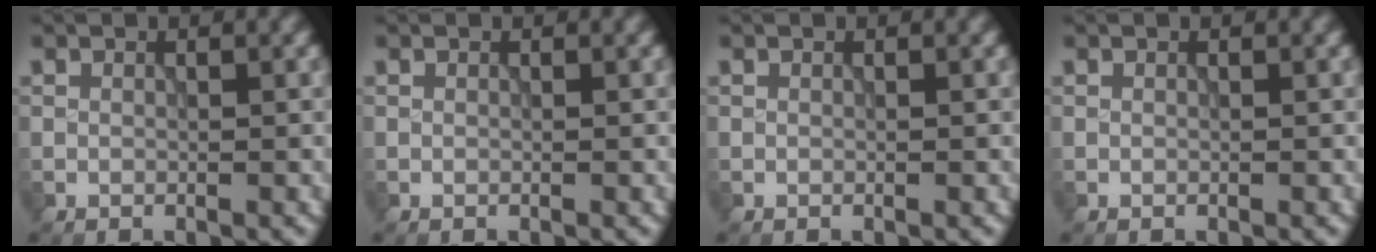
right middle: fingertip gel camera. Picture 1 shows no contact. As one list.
[{"total": 0.0}, {"total": 0.0}, {"total": 0.0}]